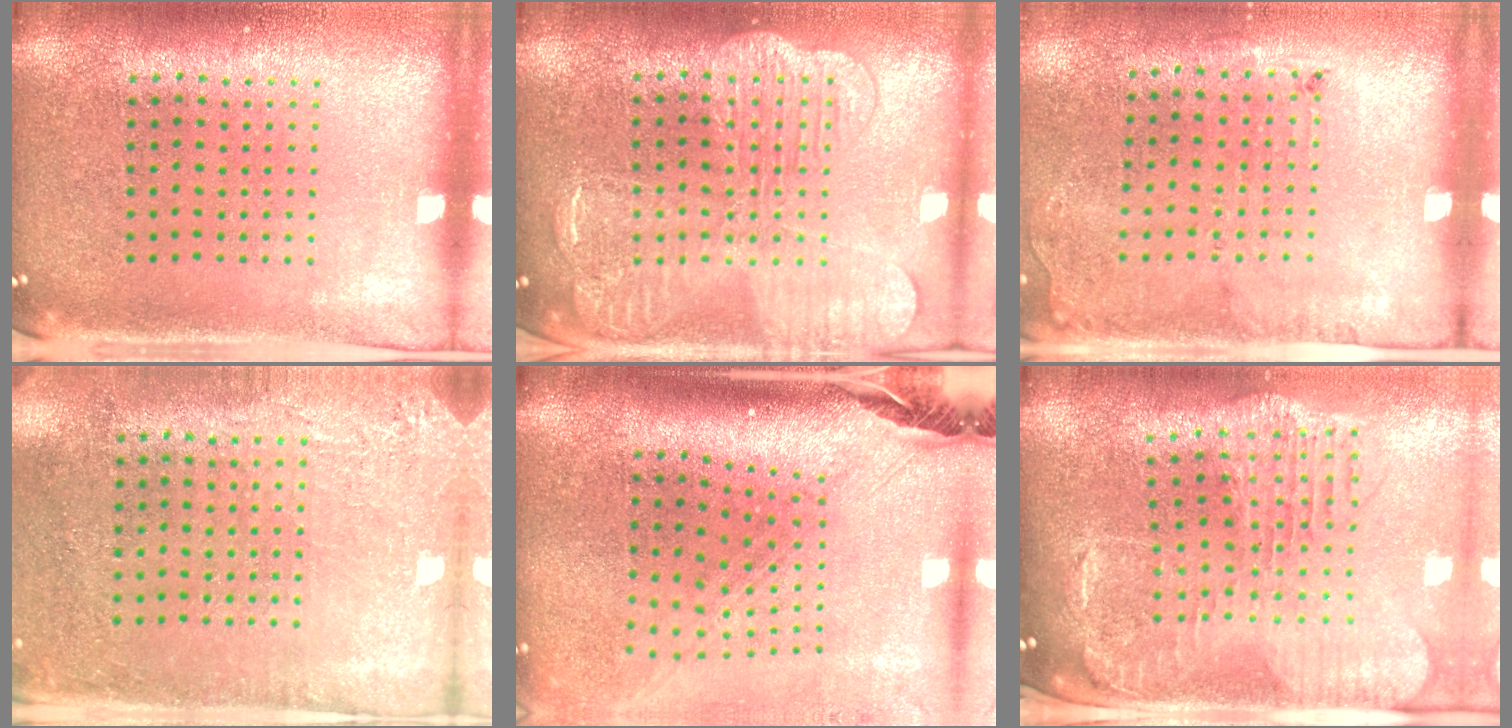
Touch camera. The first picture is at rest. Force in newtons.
{"total": 3.9, "press": 3.9, "slide": 0.5}
{"total": 1.8, "press": 1.2, "slide": 1.3}
{"total": 2.8, "press": 2.3, "slide": 1.6}
{"total": 3.0, "press": 2.1, "slide": 2.1}
{"total": 2.2, "press": 2.0, "slide": 1.0}